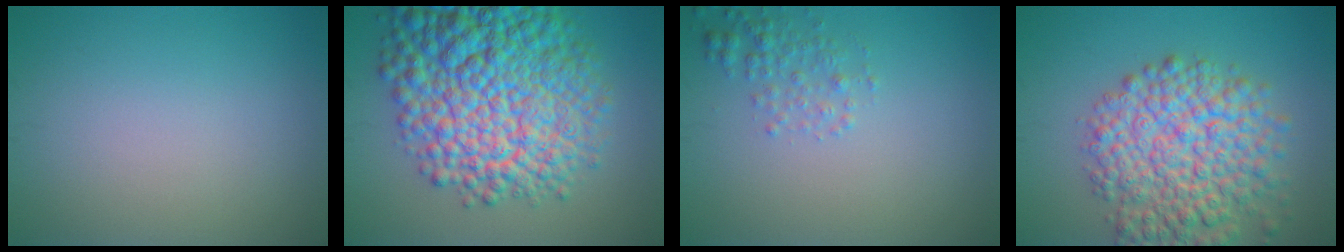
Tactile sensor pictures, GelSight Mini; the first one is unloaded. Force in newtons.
{"total": 14.3, "press": 14.3, "slide": 0.5}
{"total": 1.9, "press": 1.9, "slide": 0.1}
{"total": 9.0, "press": 9.0, "slide": 0.3}